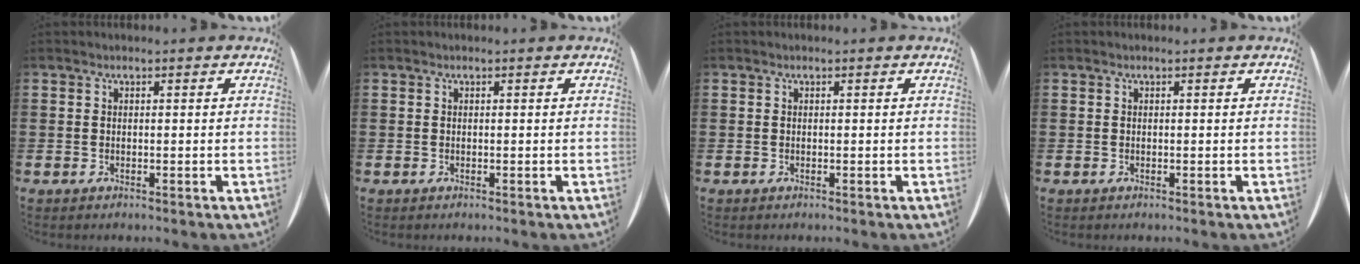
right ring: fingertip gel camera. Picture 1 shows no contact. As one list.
[{"total": 0.0}, {"total": 0.0}, {"total": 0.0}]